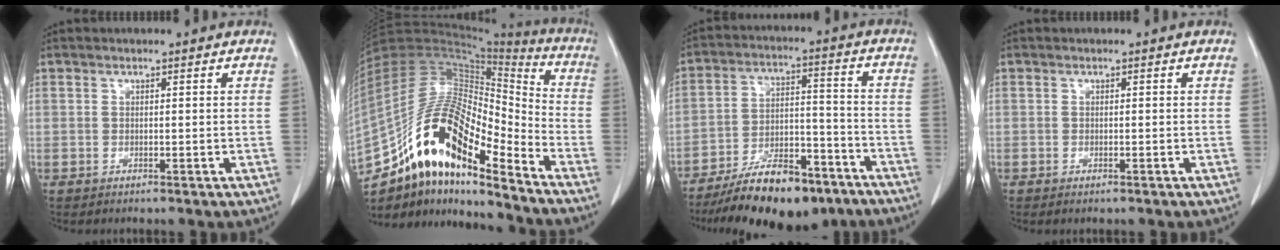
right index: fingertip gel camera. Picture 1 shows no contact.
{"total": 19.6, "force": [-13.1, 5.2, 13.7], "torque": [-0.262, 0.033, -0.231]}
{"total": 16.3, "force": [-12.2, 5.4, 9.4], "torque": [-0.149, 0.016, -0.200]}
{"total": 0.8, "force": [-0.5, 0.2, 0.6], "torque": [-0.009, -0.001, -0.006]}